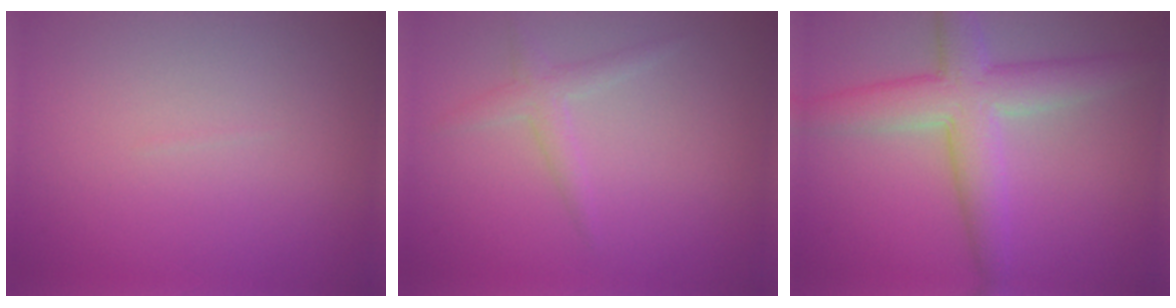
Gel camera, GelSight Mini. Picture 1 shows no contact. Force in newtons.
{"total": 1.6, "press": 1.6, "slide": 0.0}
{"total": 5.9, "press": 5.9, "slide": 0.3}